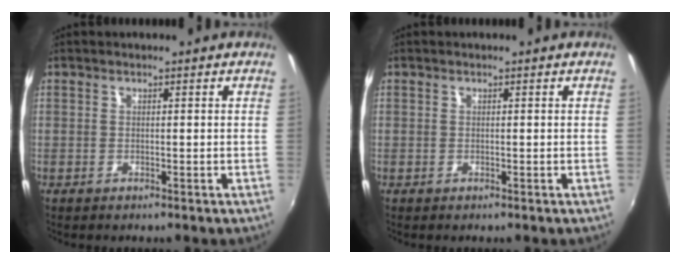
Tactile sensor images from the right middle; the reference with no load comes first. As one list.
[{"total": 0.0}]